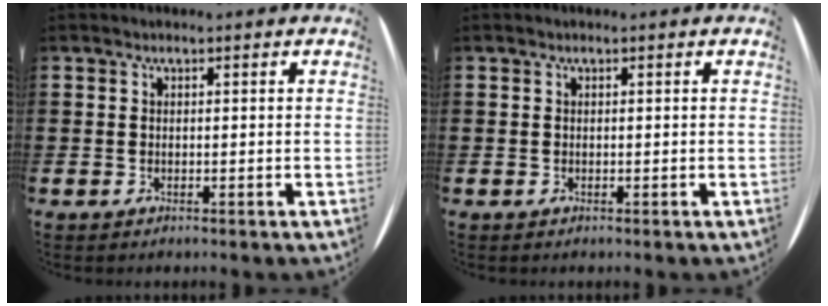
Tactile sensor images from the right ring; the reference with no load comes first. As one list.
[{"total": 0.0}]